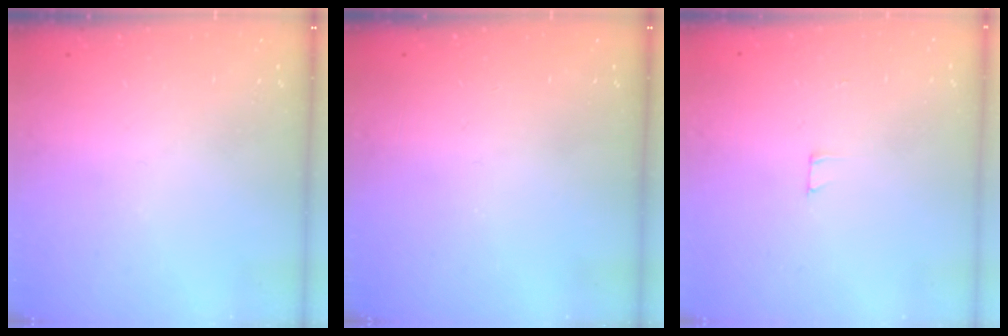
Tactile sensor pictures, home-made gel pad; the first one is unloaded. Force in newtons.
{"total": 0.0}
{"total": 2.5, "press": 2.5, "slide": 0.2}